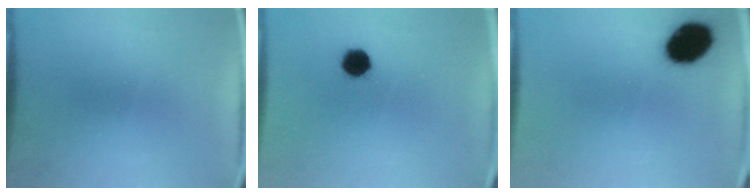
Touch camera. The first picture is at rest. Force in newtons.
{"total": 5.2}
{"total": 11.5}